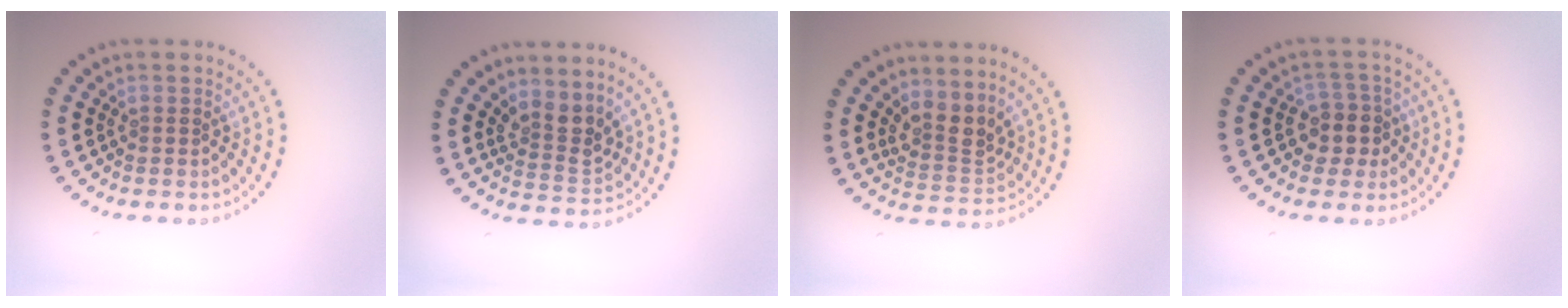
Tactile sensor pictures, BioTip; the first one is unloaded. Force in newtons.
{"total": 2.8, "press": 2.0, "slide": 2.0}
{"total": 2.9, "press": 2.0, "slide": 2.0}
{"total": 2.6, "press": 2.3, "slide": 1.3}